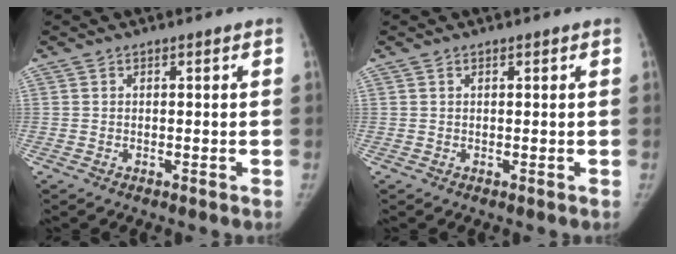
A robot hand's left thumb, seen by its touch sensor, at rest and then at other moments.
{"total": 0.0}